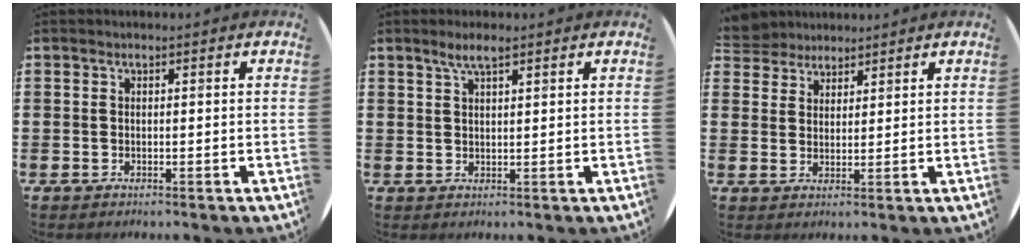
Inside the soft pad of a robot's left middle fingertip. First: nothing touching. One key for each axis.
{"total": 3.0, "fx": 2.1, "fy": 0.6, "fz": 2.0, "tx": -0.042, "ty": 0.005, "tz": 0.038}
{"total": 4.4, "fx": 4.2, "fy": 1.2, "fz": -0.1, "tx": -0.014, "ty": -0.006, "tz": 0.083}